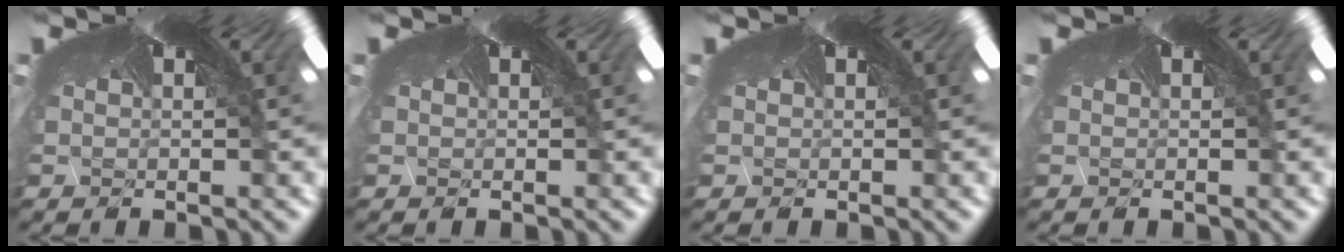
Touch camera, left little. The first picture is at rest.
{"total": 0.0}
{"total": 0.0}
{"total": 0.0}